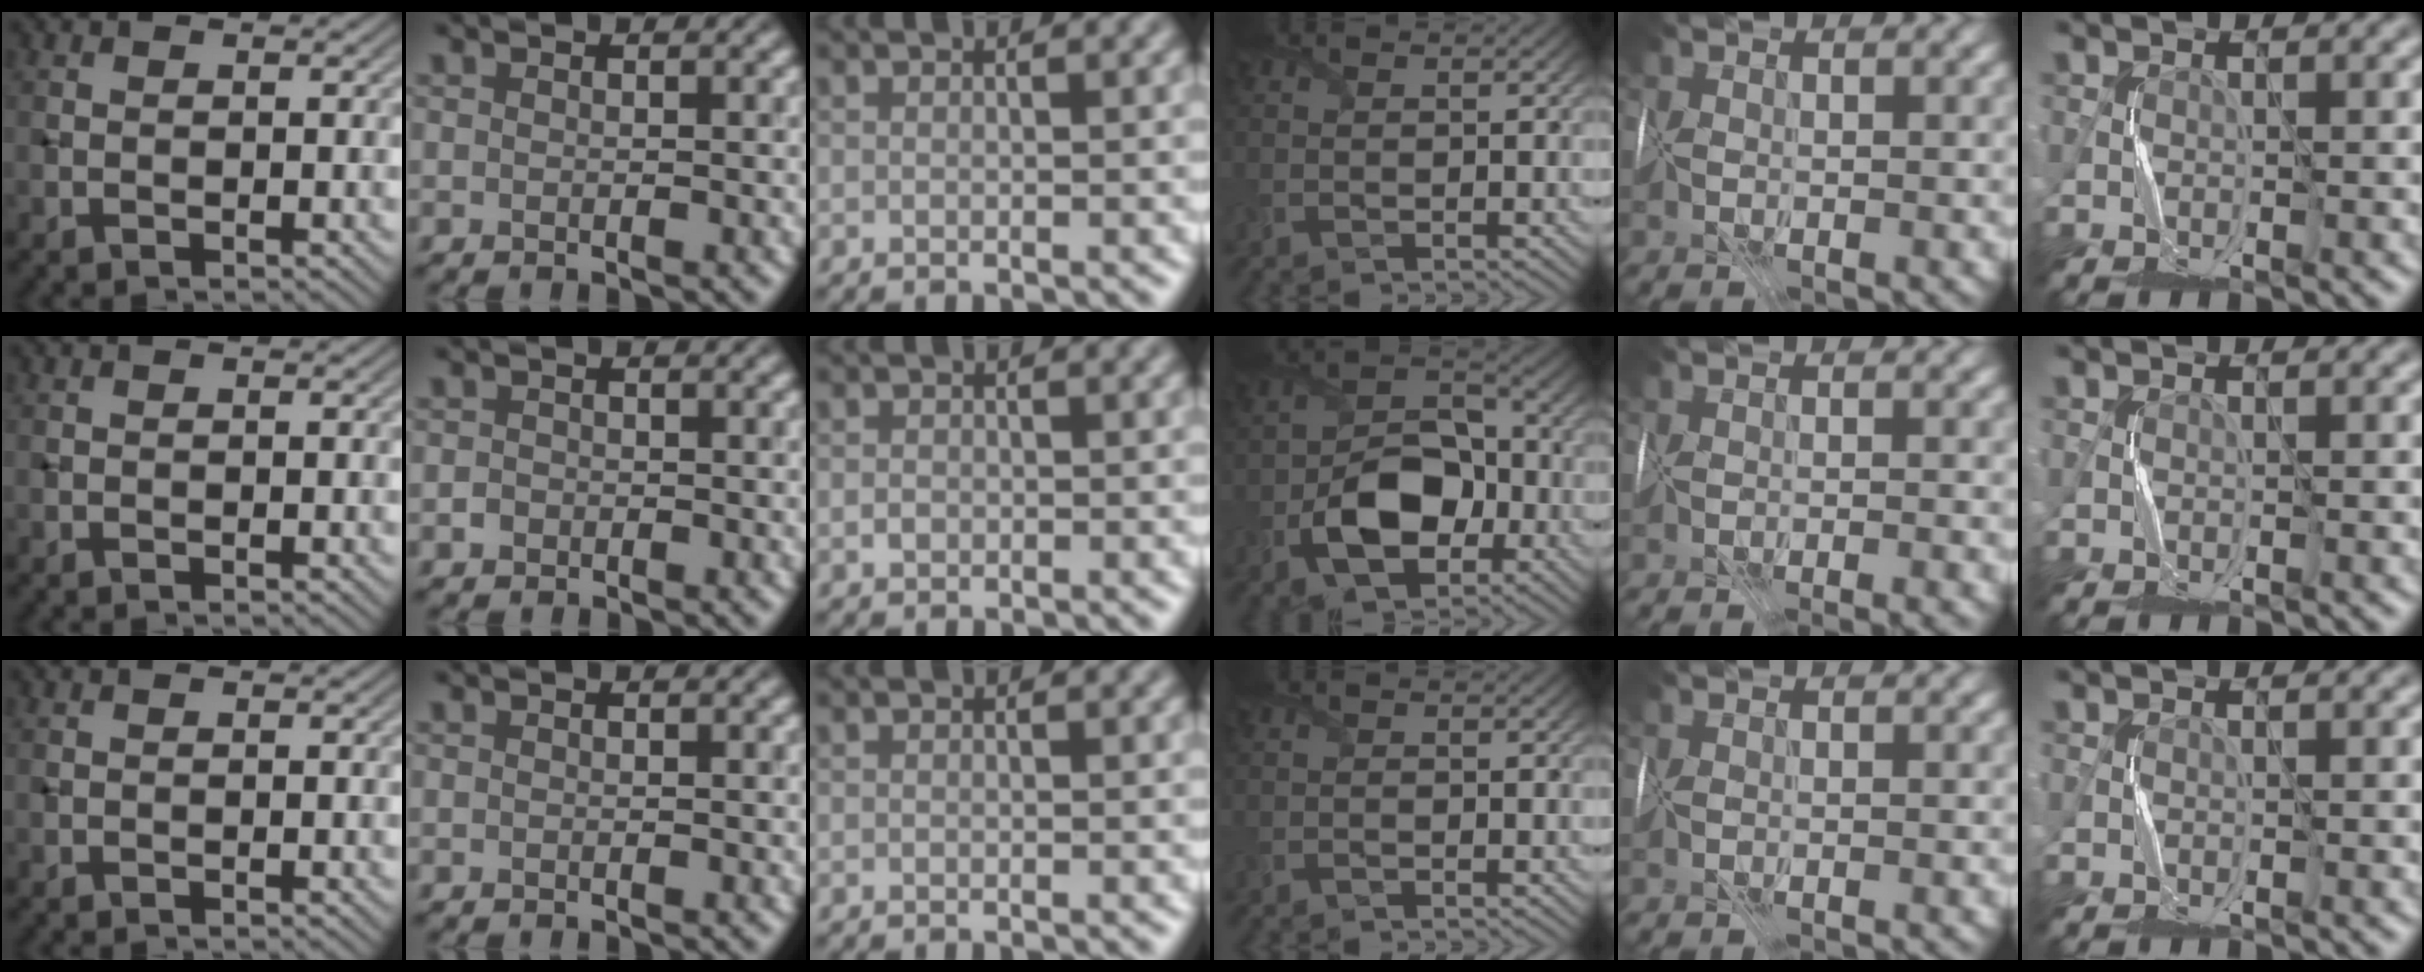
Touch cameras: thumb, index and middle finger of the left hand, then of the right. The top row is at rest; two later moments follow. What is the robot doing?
{"motion": "fold", "object": "tissue"}